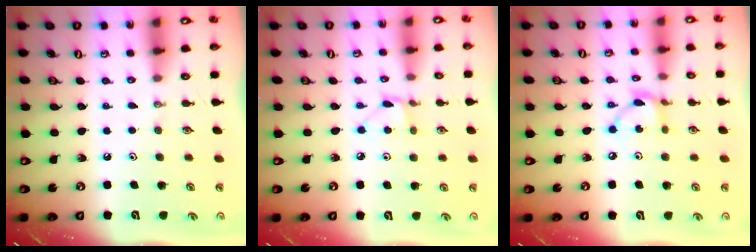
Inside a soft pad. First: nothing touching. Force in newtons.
{"total": 3.6, "press": 3.6, "slide": 0.4}
{"total": 6.3, "press": 6.3, "slide": 0.2}